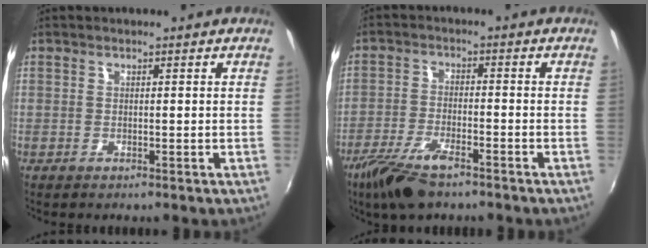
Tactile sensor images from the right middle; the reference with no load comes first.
{"total": 9.6, "force": [-6.7, 3.0, 6.2], "torque": [-0.147, -0.021, -0.131]}